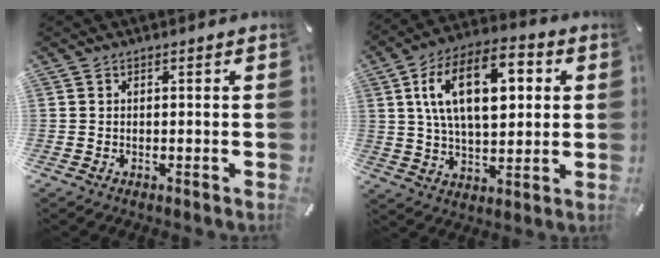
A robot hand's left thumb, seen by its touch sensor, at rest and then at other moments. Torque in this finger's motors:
{"motor_torque": [2.51, 2.51, 1.59, -1.19, 0.23]}